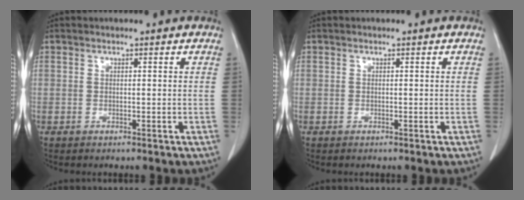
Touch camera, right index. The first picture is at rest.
{"total": 0.0}